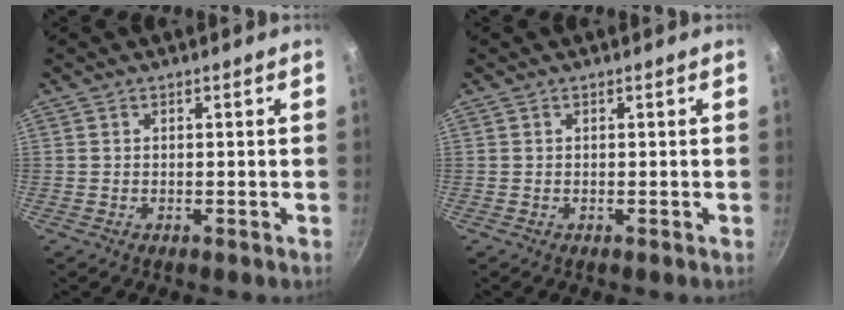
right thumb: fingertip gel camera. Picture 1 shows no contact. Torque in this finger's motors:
{"motor_torque": [-0.01, 0.01, -0.16, 0.17, 0.00]}